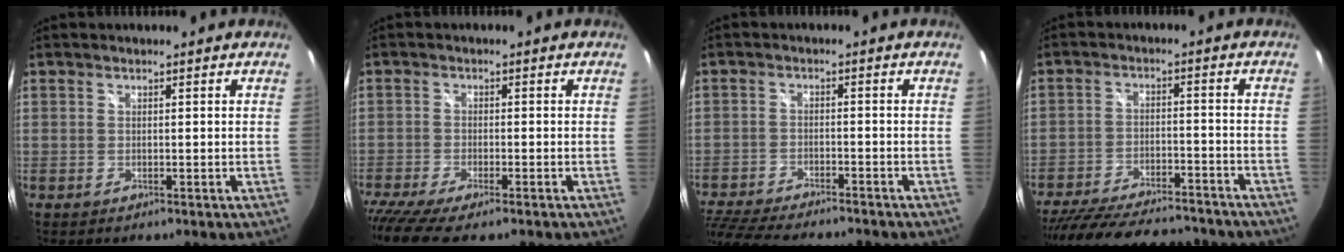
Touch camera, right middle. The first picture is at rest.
{"total": 9.0, "force": [-7.2, 1.3, 5.2], "torque": [-0.129, -0.044, -0.129]}
{"total": 15.4, "force": [-13.3, 3.3, 7.0], "torque": [-0.162, -0.032, -0.216]}
{"total": 23.0, "force": [-19.7, 6.3, 10.0], "torque": [-0.203, -0.020, -0.280]}